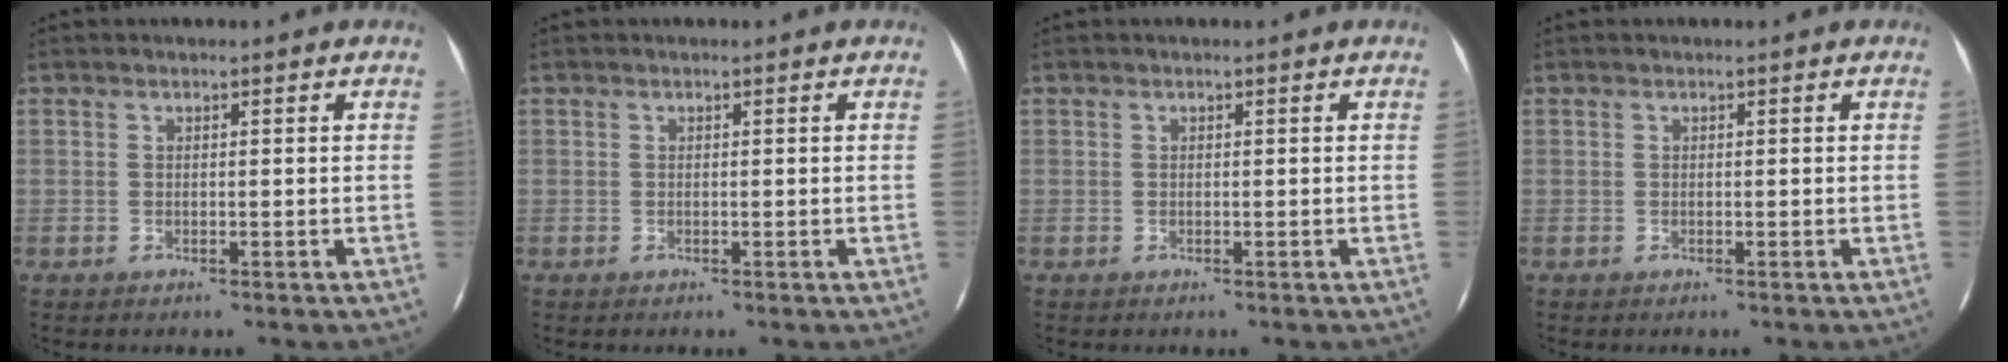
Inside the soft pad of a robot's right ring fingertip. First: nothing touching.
{"total": 0.0}
{"total": 0.0}
{"total": 0.0}